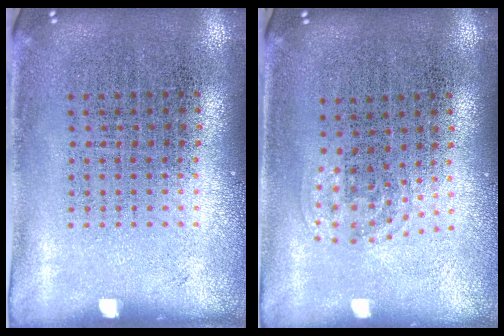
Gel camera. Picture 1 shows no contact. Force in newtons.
{"total": 1.1, "press": 0.7, "slide": 0.8}